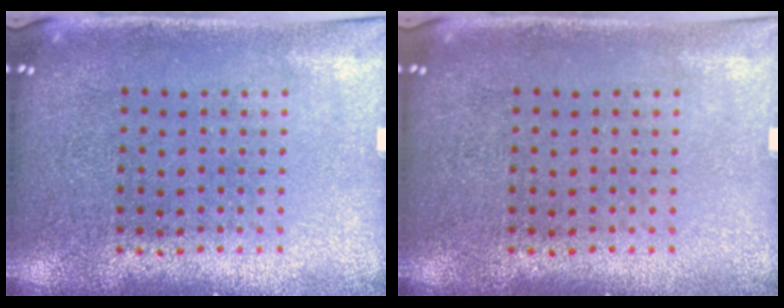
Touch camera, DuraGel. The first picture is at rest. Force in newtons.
{"total": 0.0}